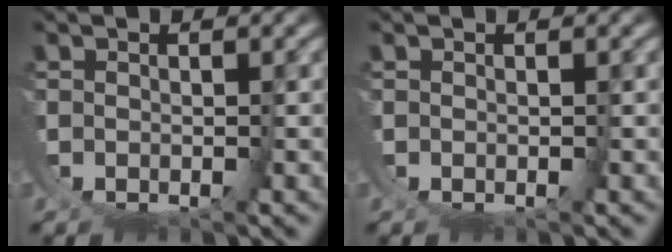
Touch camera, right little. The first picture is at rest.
{"total": 0.0}